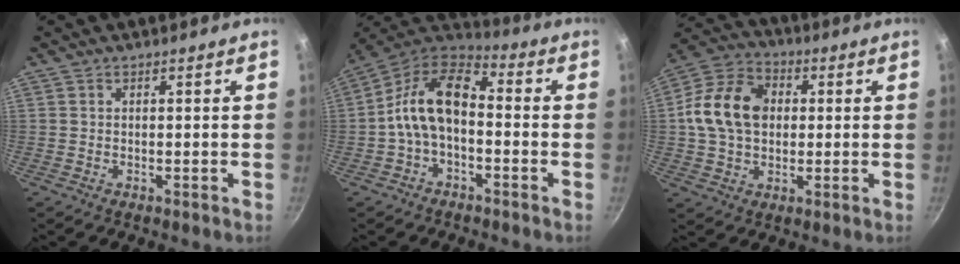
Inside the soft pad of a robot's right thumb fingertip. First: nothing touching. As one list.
[{"total": 12.9, "force": [-1.8, 7.6, 10.2], "torque": [-0.178, 0.048, -0.050]}, {"total": 14.3, "force": [1.3, 10.8, 9.3], "torque": [-0.146, 0.018, 0.007]}]